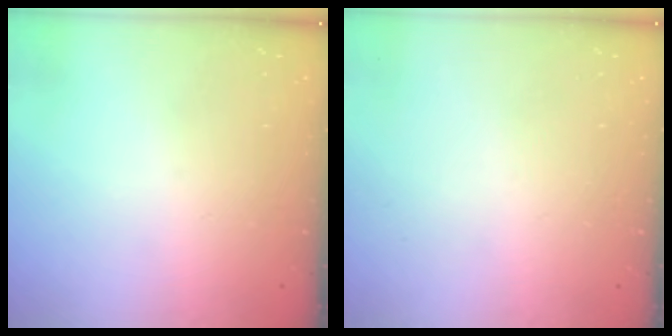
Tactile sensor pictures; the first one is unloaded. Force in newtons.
{"total": 0.0}